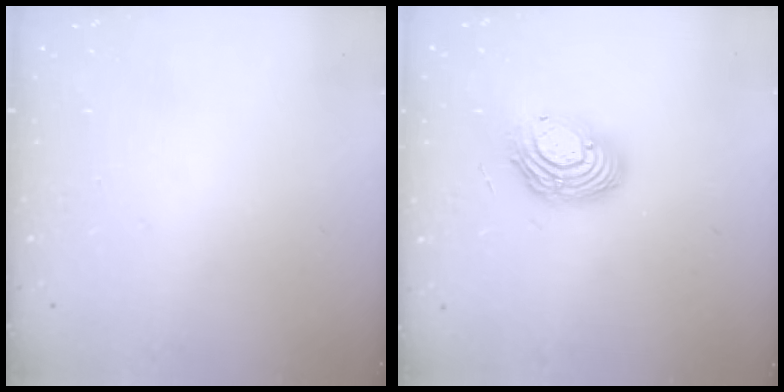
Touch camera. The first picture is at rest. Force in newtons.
{"total": 12.1, "press": 12.1, "slide": 1.0}